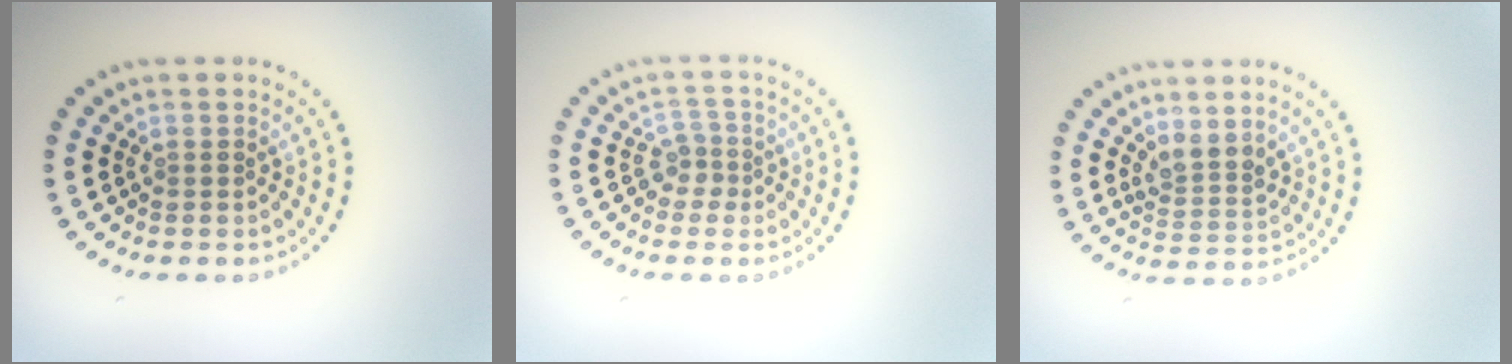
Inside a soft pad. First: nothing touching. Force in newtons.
{"total": 1.8, "press": 1.2, "slide": 1.3}
{"total": 2.3, "press": 1.8, "slide": 1.5}